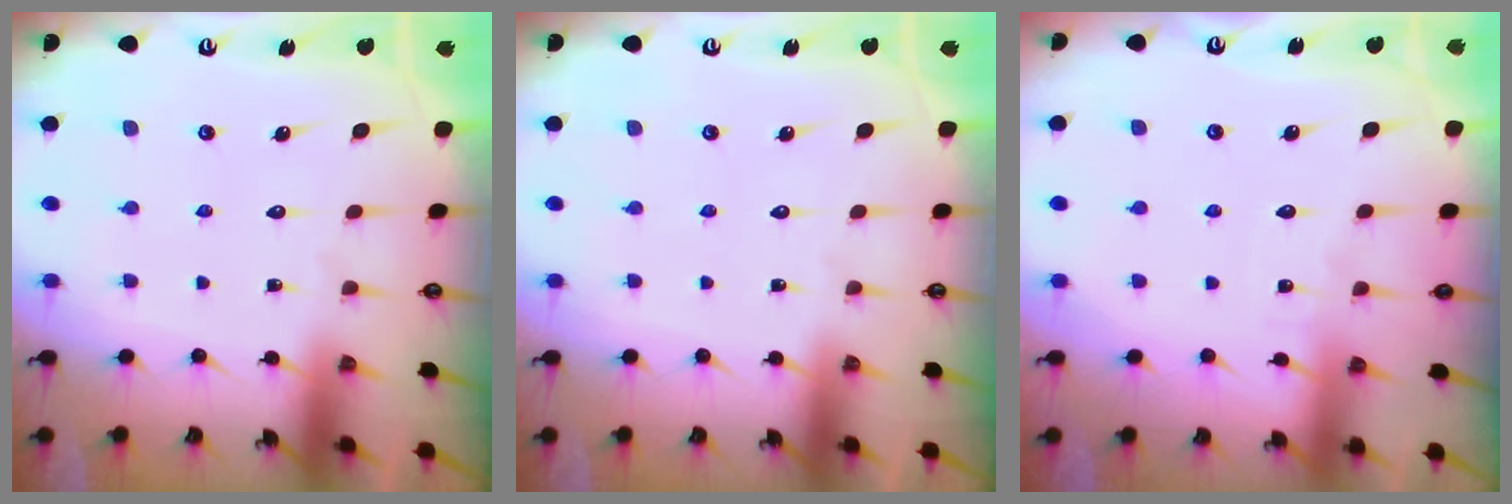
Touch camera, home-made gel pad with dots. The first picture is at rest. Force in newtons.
{"total": 0.0}
{"total": 3.0, "press": 3.0, "slide": 0.4}